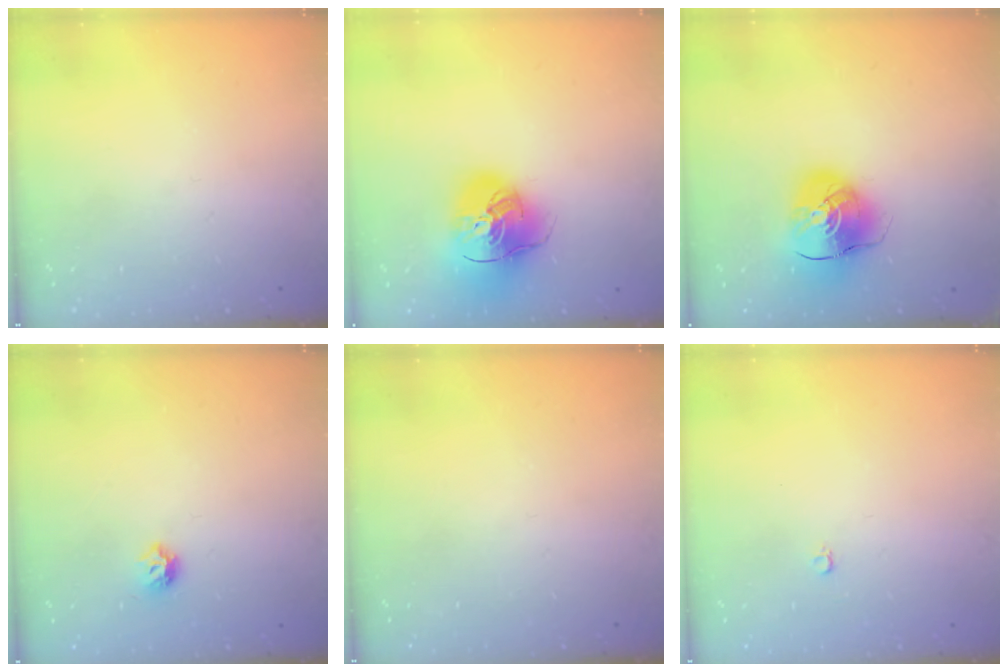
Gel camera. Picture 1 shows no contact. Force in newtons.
{"total": 17.7, "press": 17.5, "slide": 2.5}
{"total": 10.8, "press": 10.6, "slide": 1.6}
{"total": 6.0, "press": 5.9, "slide": 1.0}
{"total": 0.0}
{"total": 2.4, "press": 2.4, "slide": 0.2}